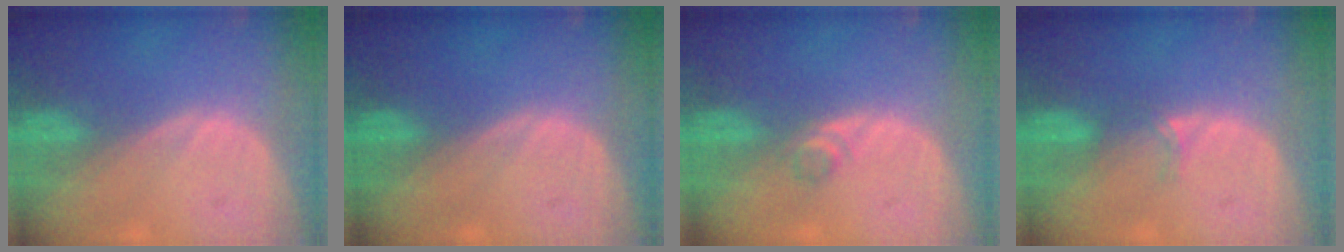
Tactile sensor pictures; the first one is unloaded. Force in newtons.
{"total": 0.0}
{"total": 1.8, "press": 1.5, "slide": 0.9}
{"total": 1.9, "press": 1.5, "slide": 1.2}